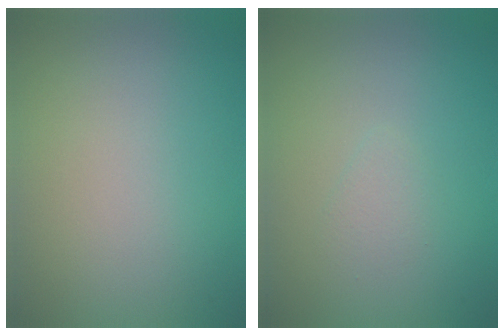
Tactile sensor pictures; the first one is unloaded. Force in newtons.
{"total": 0.9, "press": 0.9, "slide": 0.1}